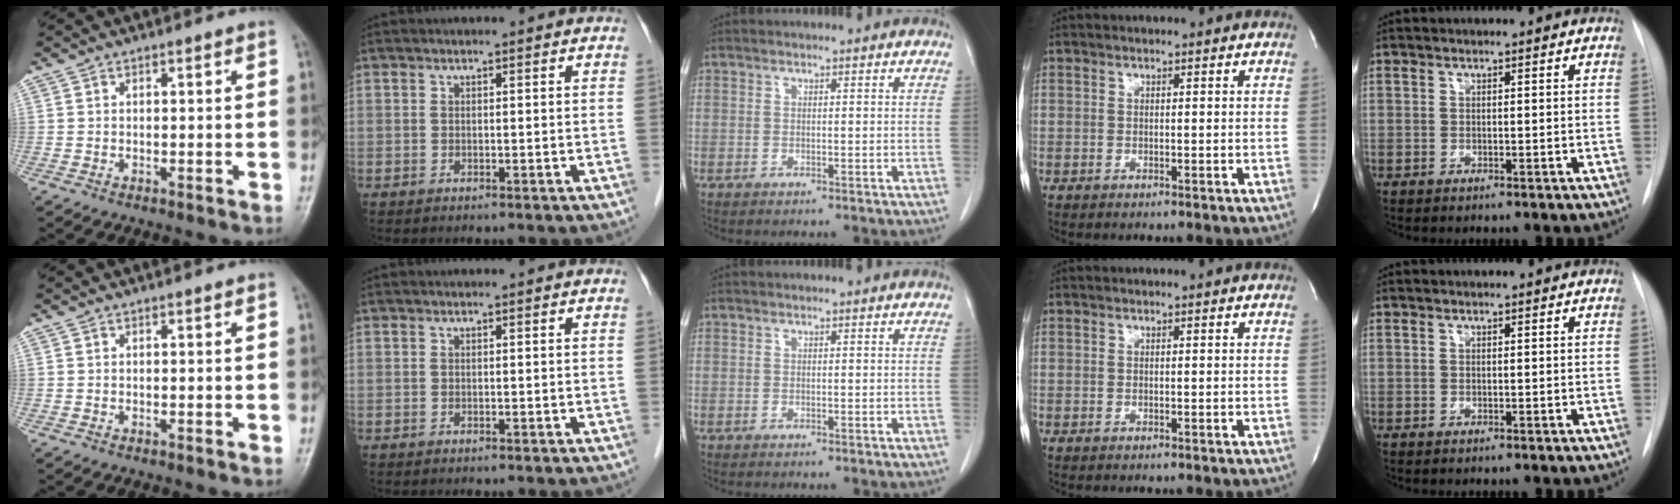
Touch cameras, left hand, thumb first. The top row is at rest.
{}